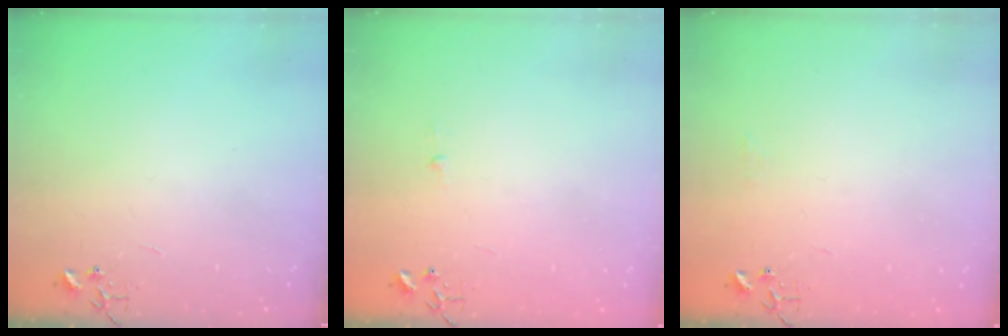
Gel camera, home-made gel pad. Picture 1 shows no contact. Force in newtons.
{"total": 2.6, "press": 2.5, "slide": 0.4}
{"total": 5.1, "press": 5.1, "slide": 0.7}